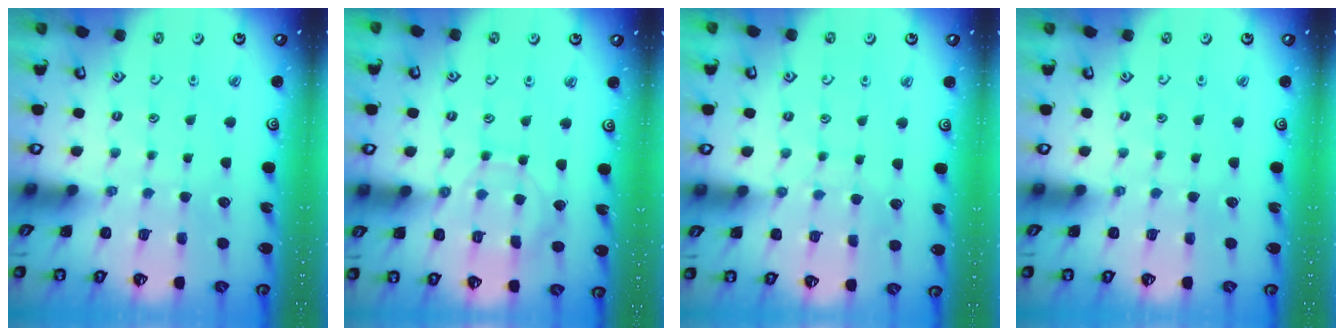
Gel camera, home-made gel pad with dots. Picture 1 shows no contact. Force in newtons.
{"total": 8.9, "press": 8.9, "slide": 1.2}
{"total": 5.9, "press": 5.9, "slide": 0.6}
{"total": 0.0}